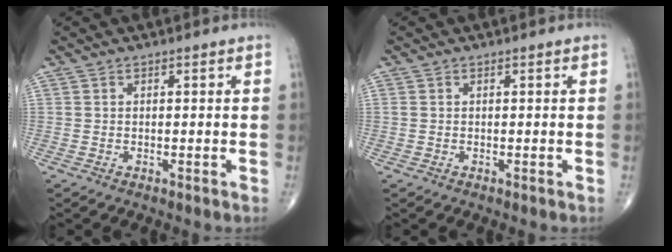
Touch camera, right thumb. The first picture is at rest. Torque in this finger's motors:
{"motor_torque": [-0.16, -0.18, 0.18, 0.24, 0.02]}